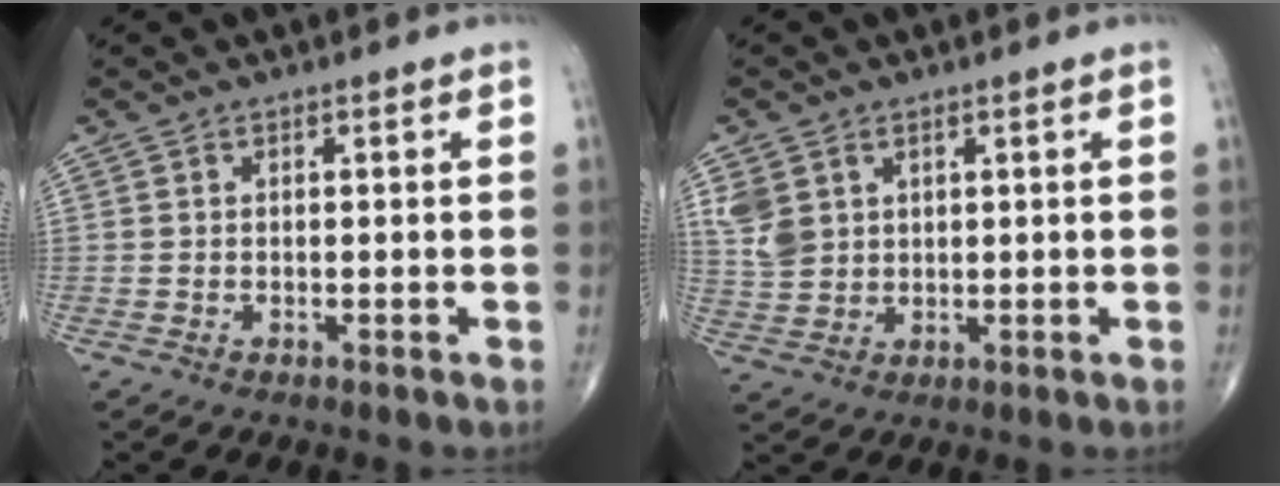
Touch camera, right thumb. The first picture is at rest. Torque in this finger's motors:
{"motor_torque": [-0.04, -0.02, 0.34, 0.27, 0.00]}